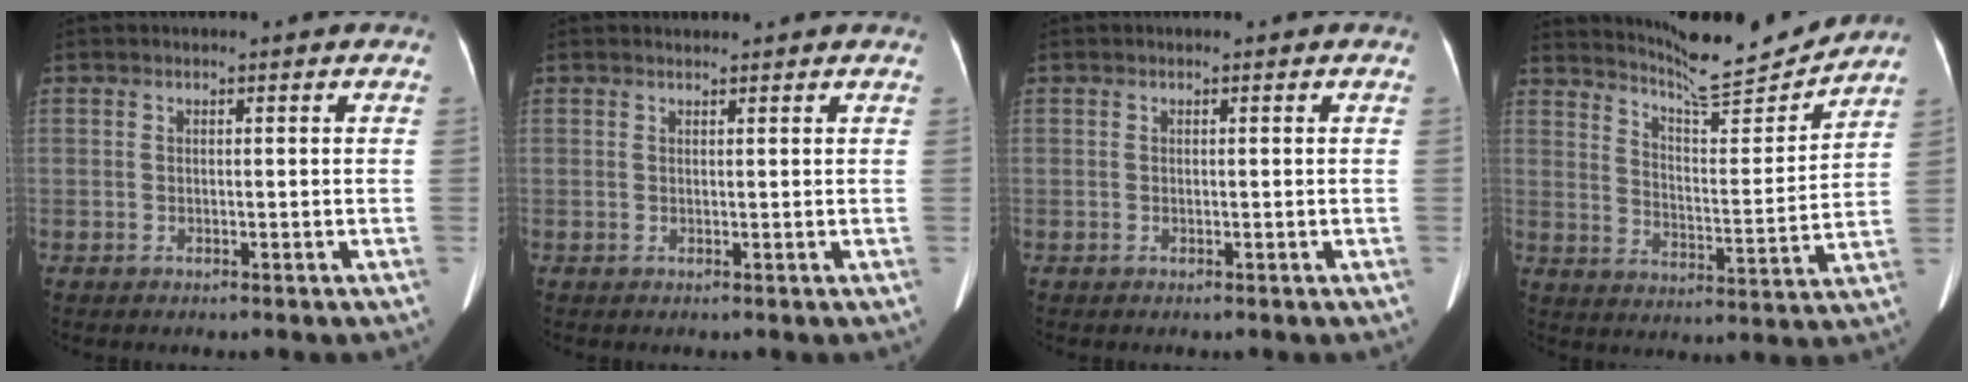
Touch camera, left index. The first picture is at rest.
{"total": 0.8, "force": [0.8, 0.0, -0.1], "torque": [-0.009, 0.008, 0.017]}
{"total": 0.0}
{"total": 12.7, "force": [12.3, -0.6, 3.1], "torque": [-0.056, -0.027, 0.185]}